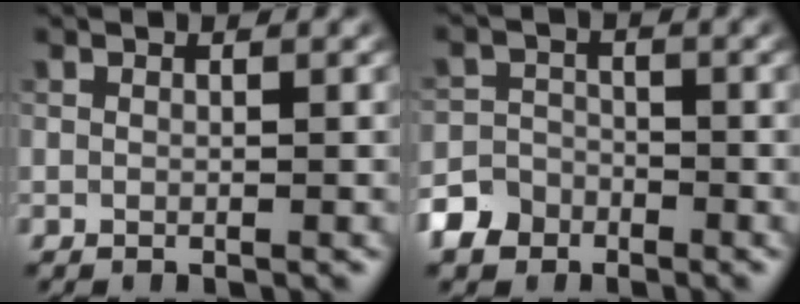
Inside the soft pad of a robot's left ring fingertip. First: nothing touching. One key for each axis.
{"total": 3.6, "fx": -2.5, "fy": 2.5, "fz": 0.7, "tx": -0.009, "ty": -0.003, "tz": -0.049}